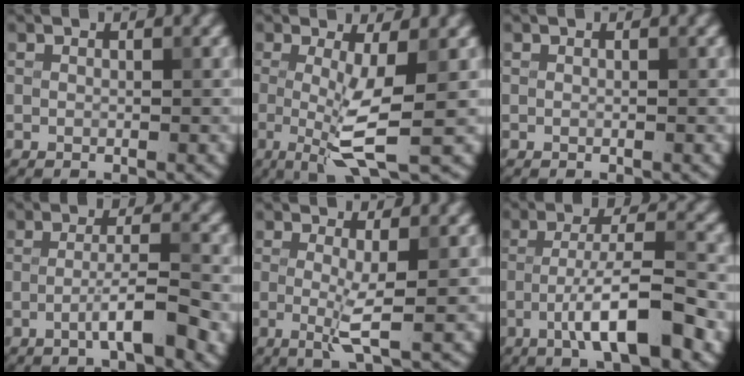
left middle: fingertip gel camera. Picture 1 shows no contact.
{"total": 5.5, "force": [-0.6, 1.2, 5.3], "torque": [-0.100, -0.013, -0.013]}
{"total": 0.0}
{"total": 4.2, "force": [-1.8, 0.6, 3.8], "torque": [-0.064, 0.009, -0.035]}
{"total": 2.9, "force": [-0.2, 0.3, 2.9], "torque": [-0.060, -0.011, -0.005]}
{"total": 7.5, "force": [-3.0, 1.5, 6.7], "torque": [-0.110, 0.011, -0.054]}